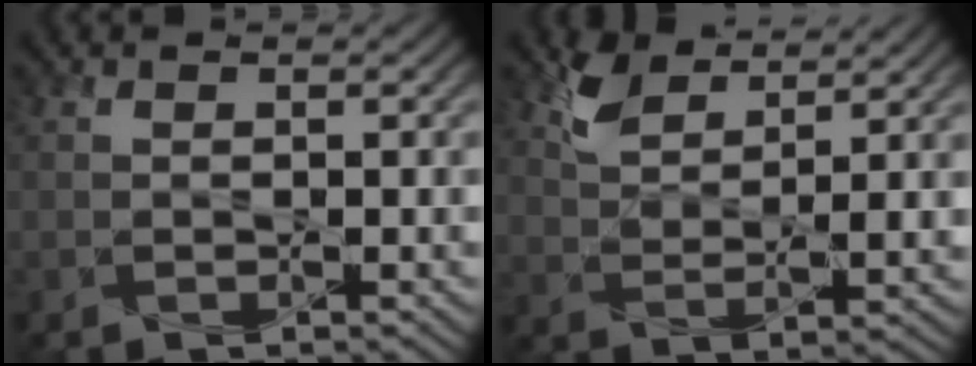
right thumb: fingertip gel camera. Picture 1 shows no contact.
{"total": 5.6, "force": [4.1, 1.9, 3.2], "torque": [-0.079, -0.001, 0.090]}